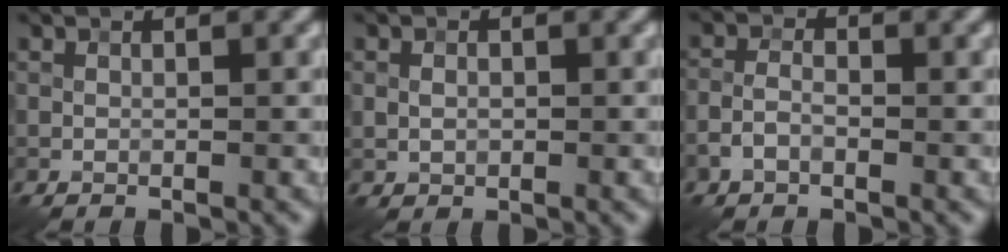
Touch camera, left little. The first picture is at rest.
{"total": 1.2, "force": [0.1, 1.0, 0.7], "torque": [-0.013, -0.001, 0.002]}
{"total": 1.8, "force": [-0.9, 1.0, 1.2], "torque": [-0.022, 0.006, -0.023]}